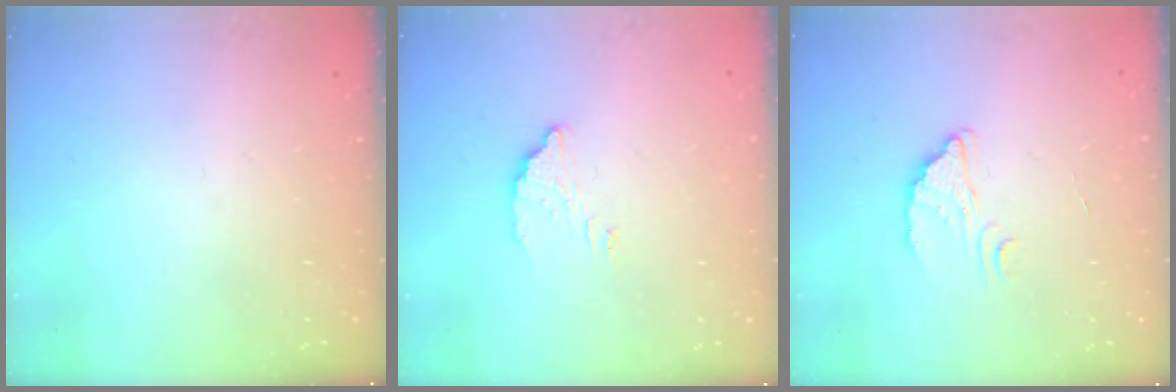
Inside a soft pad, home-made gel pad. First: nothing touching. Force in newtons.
{"total": 3.5, "press": 3.5, "slide": 0.3}
{"total": 2.6, "press": 2.6, "slide": 0.1}